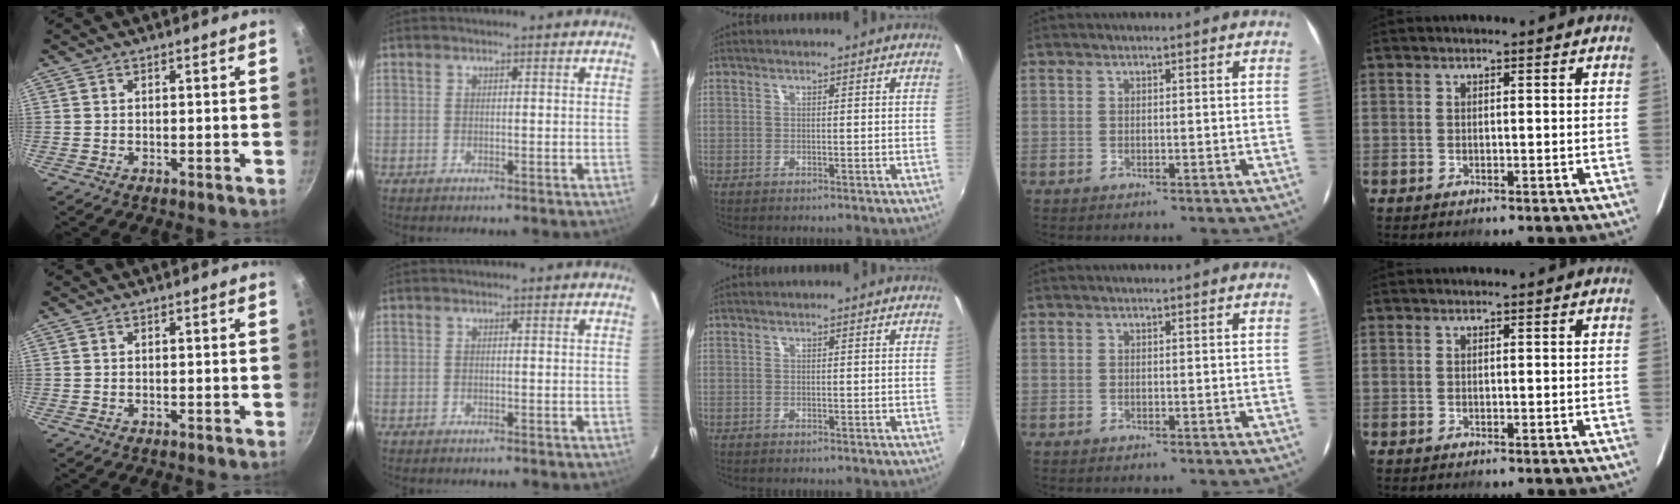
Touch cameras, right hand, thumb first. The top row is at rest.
{}